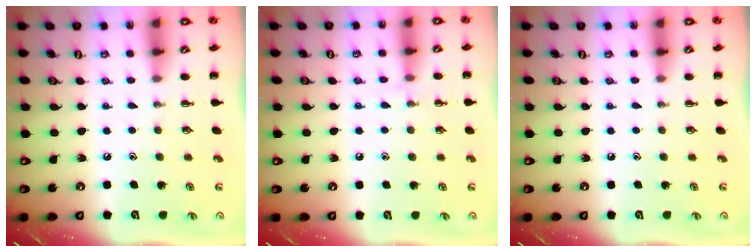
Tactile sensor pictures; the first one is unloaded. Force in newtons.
{"total": 6.1, "press": 5.8, "slide": 1.9}
{"total": 0.0}